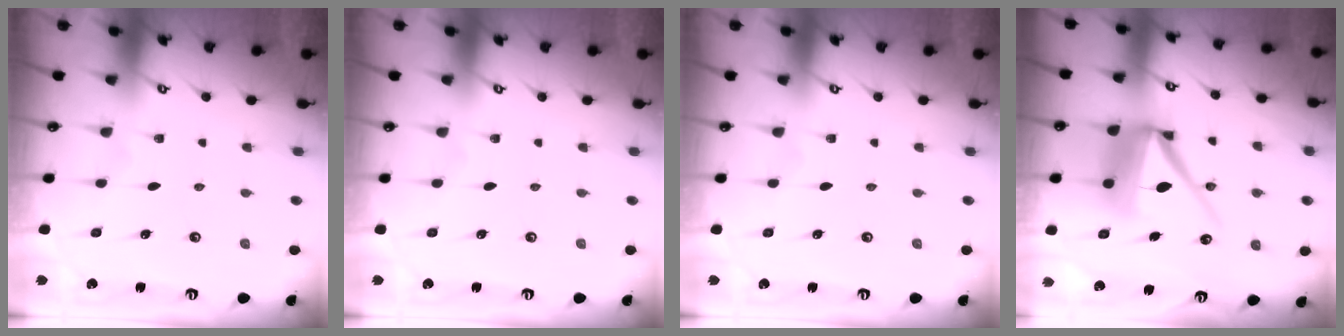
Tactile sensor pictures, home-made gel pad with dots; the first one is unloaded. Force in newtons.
{"total": 0.0}
{"total": 0.0}
{"total": 13.9, "press": 13.8, "slide": 1.8}